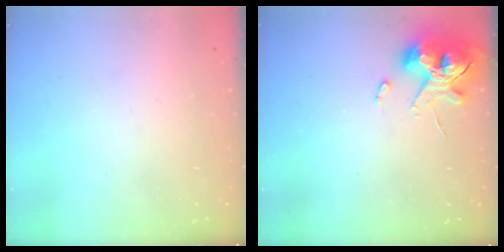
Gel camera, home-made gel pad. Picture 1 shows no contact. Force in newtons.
{"total": 11.8, "press": 11.7, "slide": 1.8}